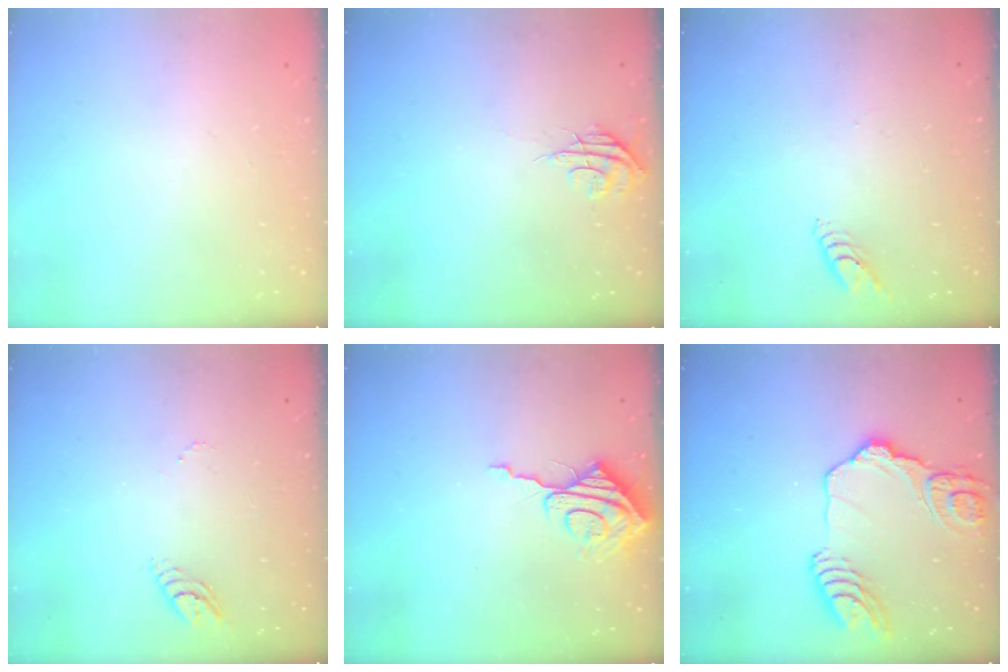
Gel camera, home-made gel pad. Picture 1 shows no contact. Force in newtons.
{"total": 5.5, "press": 5.4, "slide": 0.6}
{"total": 3.1, "press": 3.1, "slide": 0.4}
{"total": 3.2, "press": 3.2, "slide": 0.4}
{"total": 8.7, "press": 8.7, "slide": 0.4}
{"total": 18.6, "press": 18.5, "slide": 2.1}